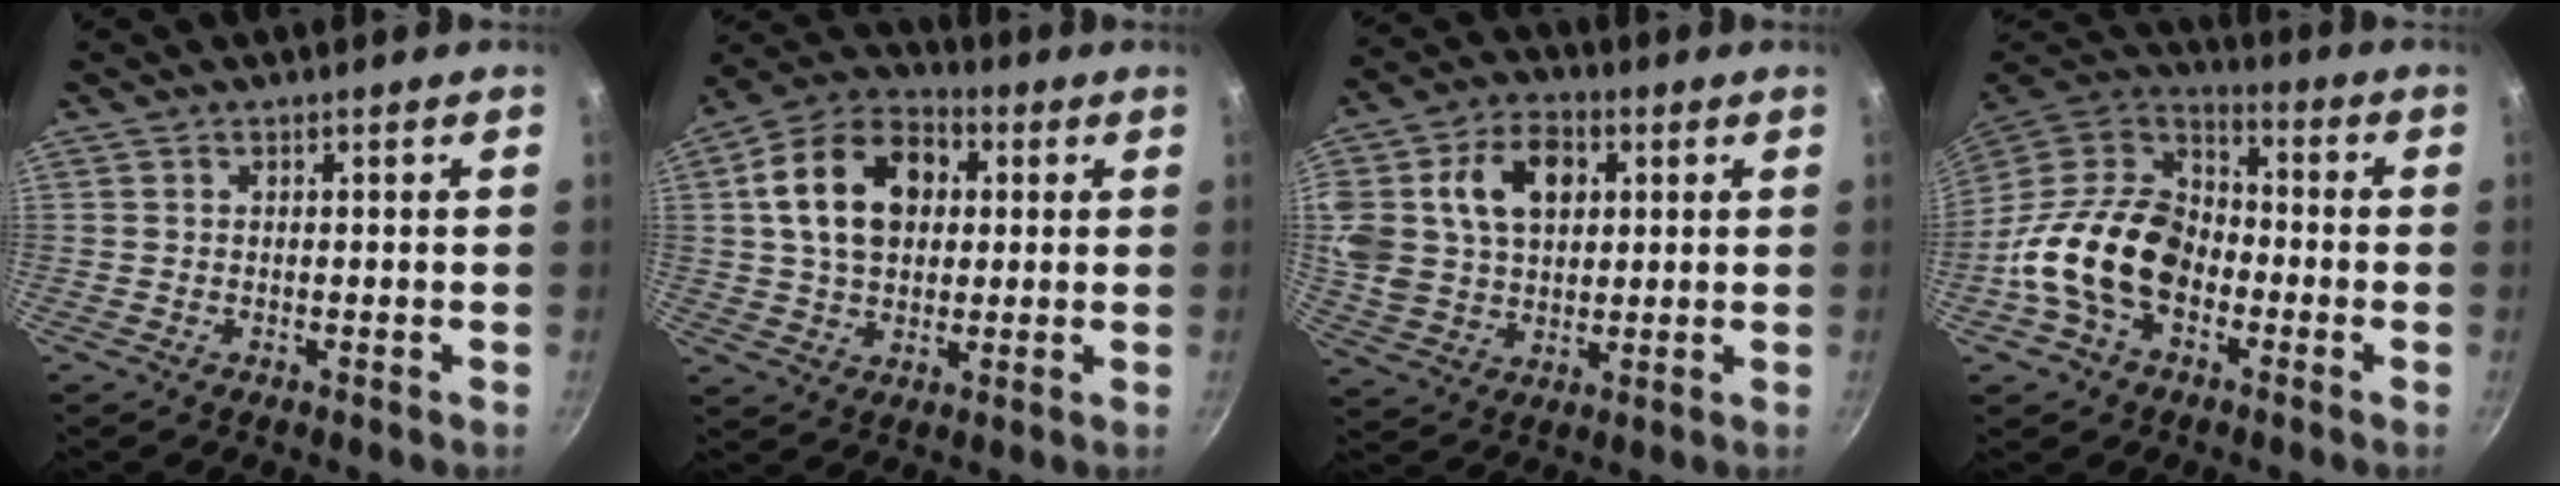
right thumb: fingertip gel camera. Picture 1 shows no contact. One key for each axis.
{"total": 16.0, "fx": 3.1, "fy": 11.4, "fz": 10.8, "tx": -0.161, "ty": 0.020, "tz": 0.040}
{"total": 19.4, "fx": 5.1, "fy": 14.1, "fz": 12.2, "tx": -0.238, "ty": 0.019, "tz": 0.092}
{"total": 19.0, "fx": -5.1, "fy": 13.1, "fz": 12.8, "tx": -0.198, "ty": 0.046, "tz": -0.115}